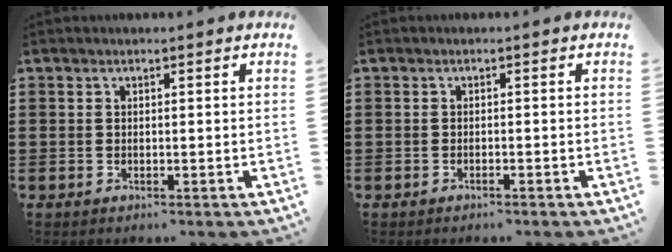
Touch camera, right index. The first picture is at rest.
{"total": 0.6, "force": [-0.5, 0.0, 0.2], "torque": [-0.006, -0.002, -0.010]}